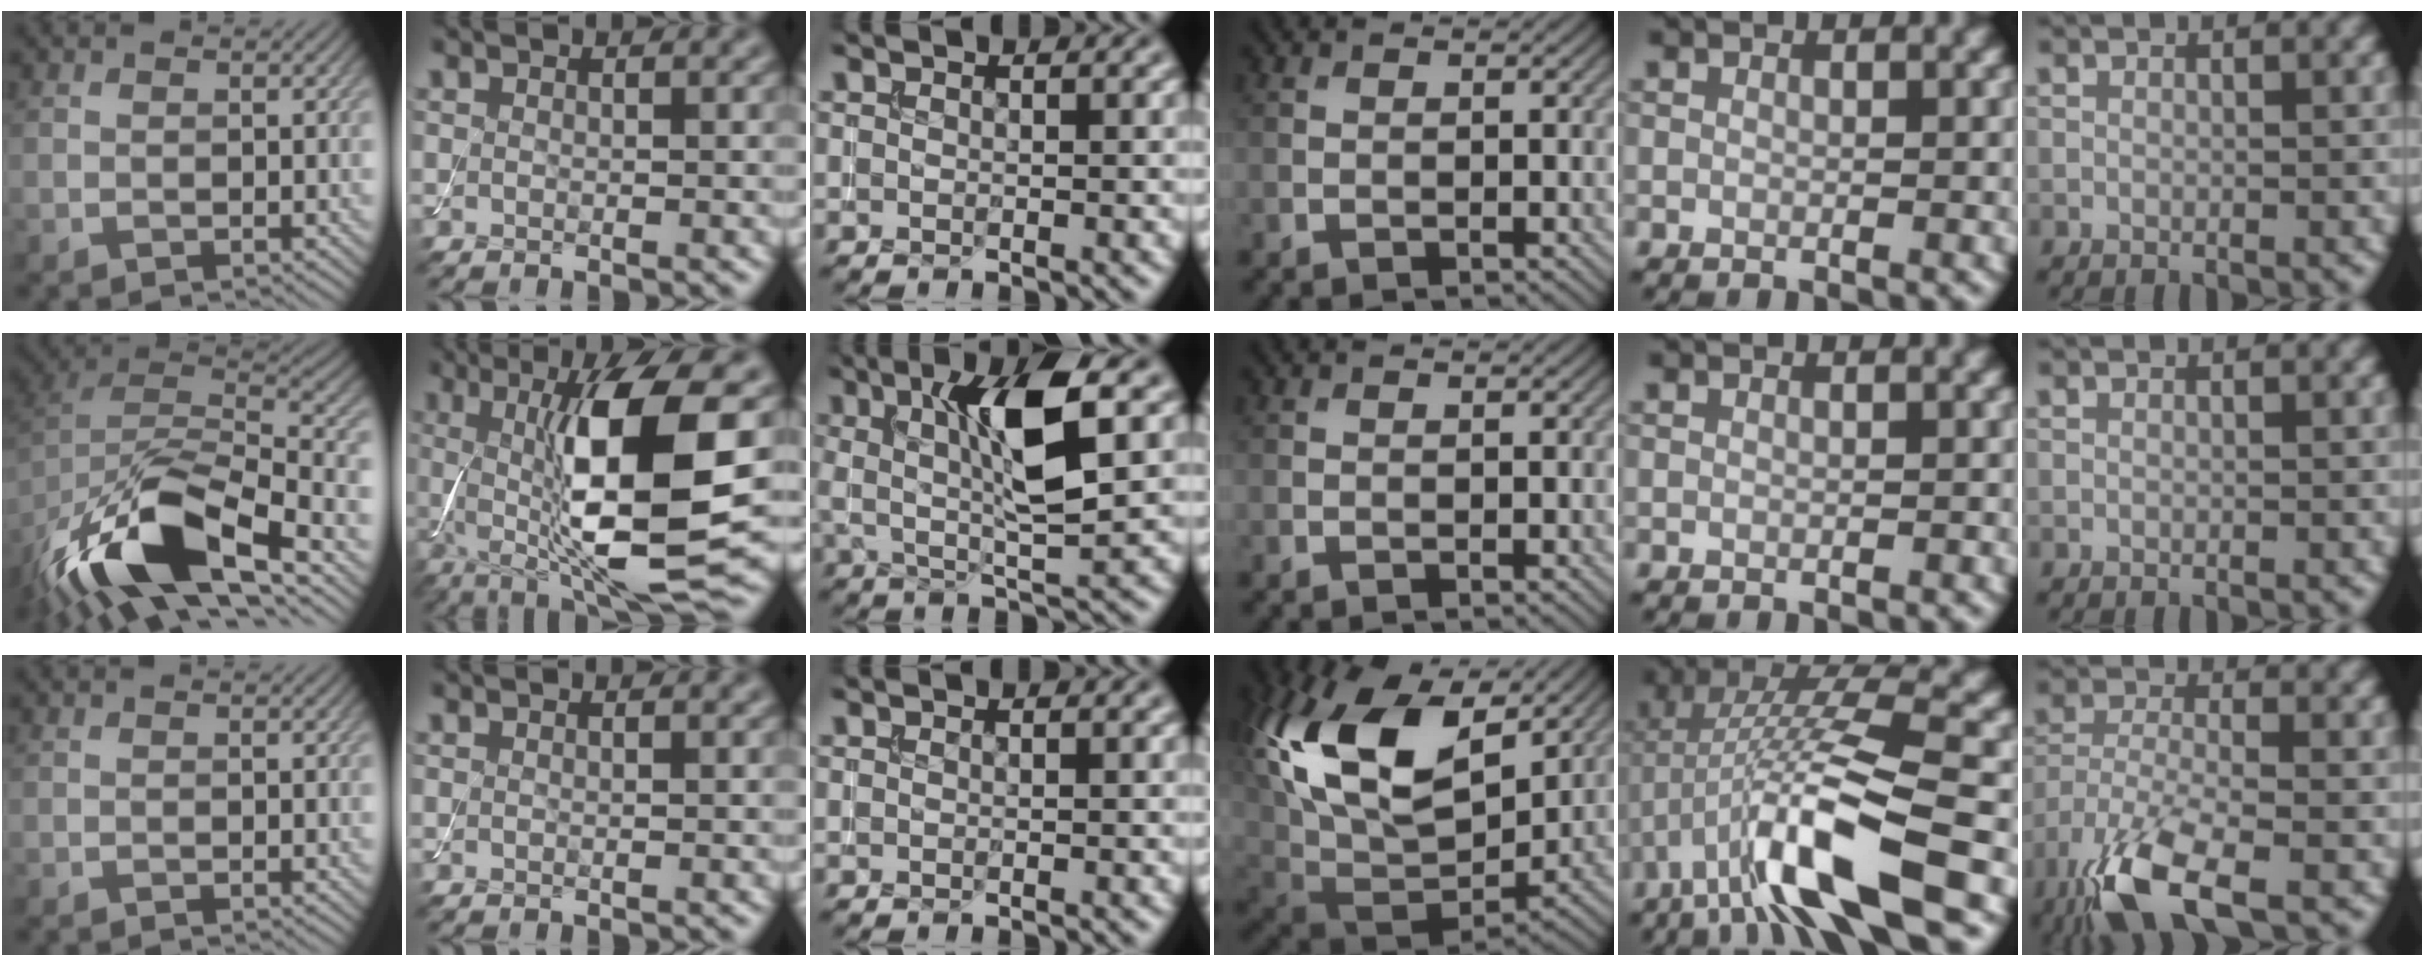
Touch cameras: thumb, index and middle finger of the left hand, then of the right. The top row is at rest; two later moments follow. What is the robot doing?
{"motion": "assemble", "object": "toy tower of hanoi"}